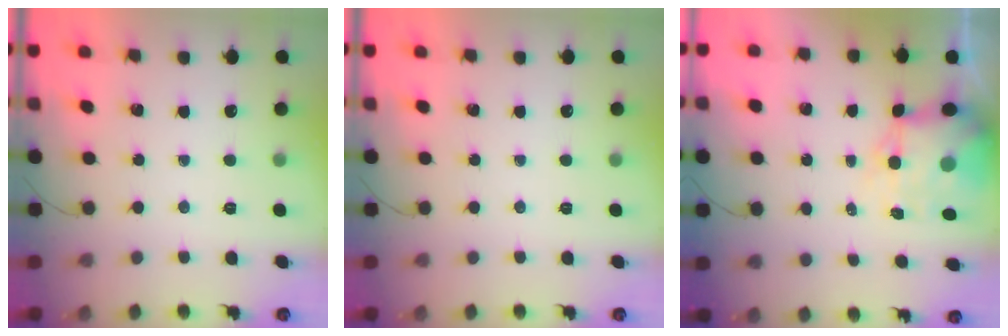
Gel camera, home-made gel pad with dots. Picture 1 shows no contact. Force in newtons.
{"total": 0.0}
{"total": 10.8, "press": 10.4, "slide": 2.9}